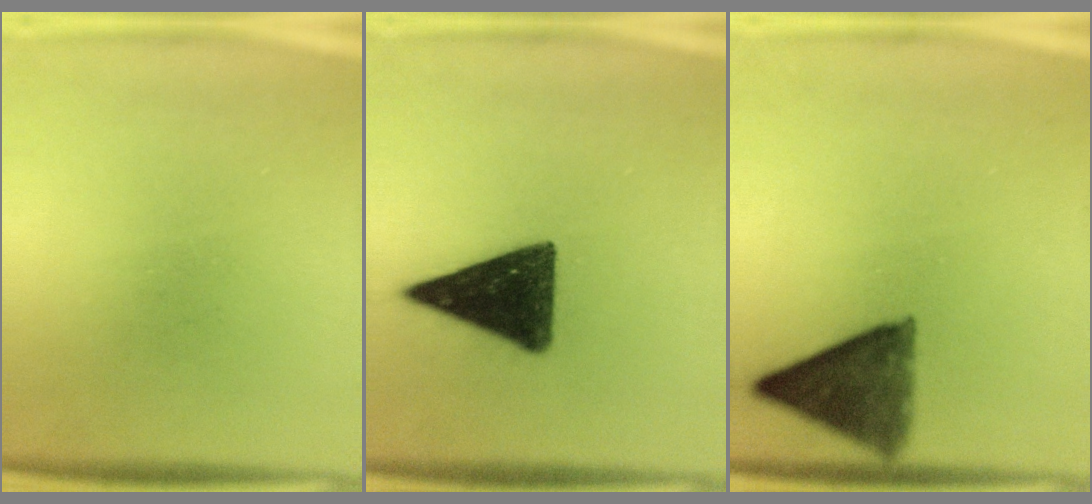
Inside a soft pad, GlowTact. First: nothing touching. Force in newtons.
{"total": 14.3}
{"total": 10.3}